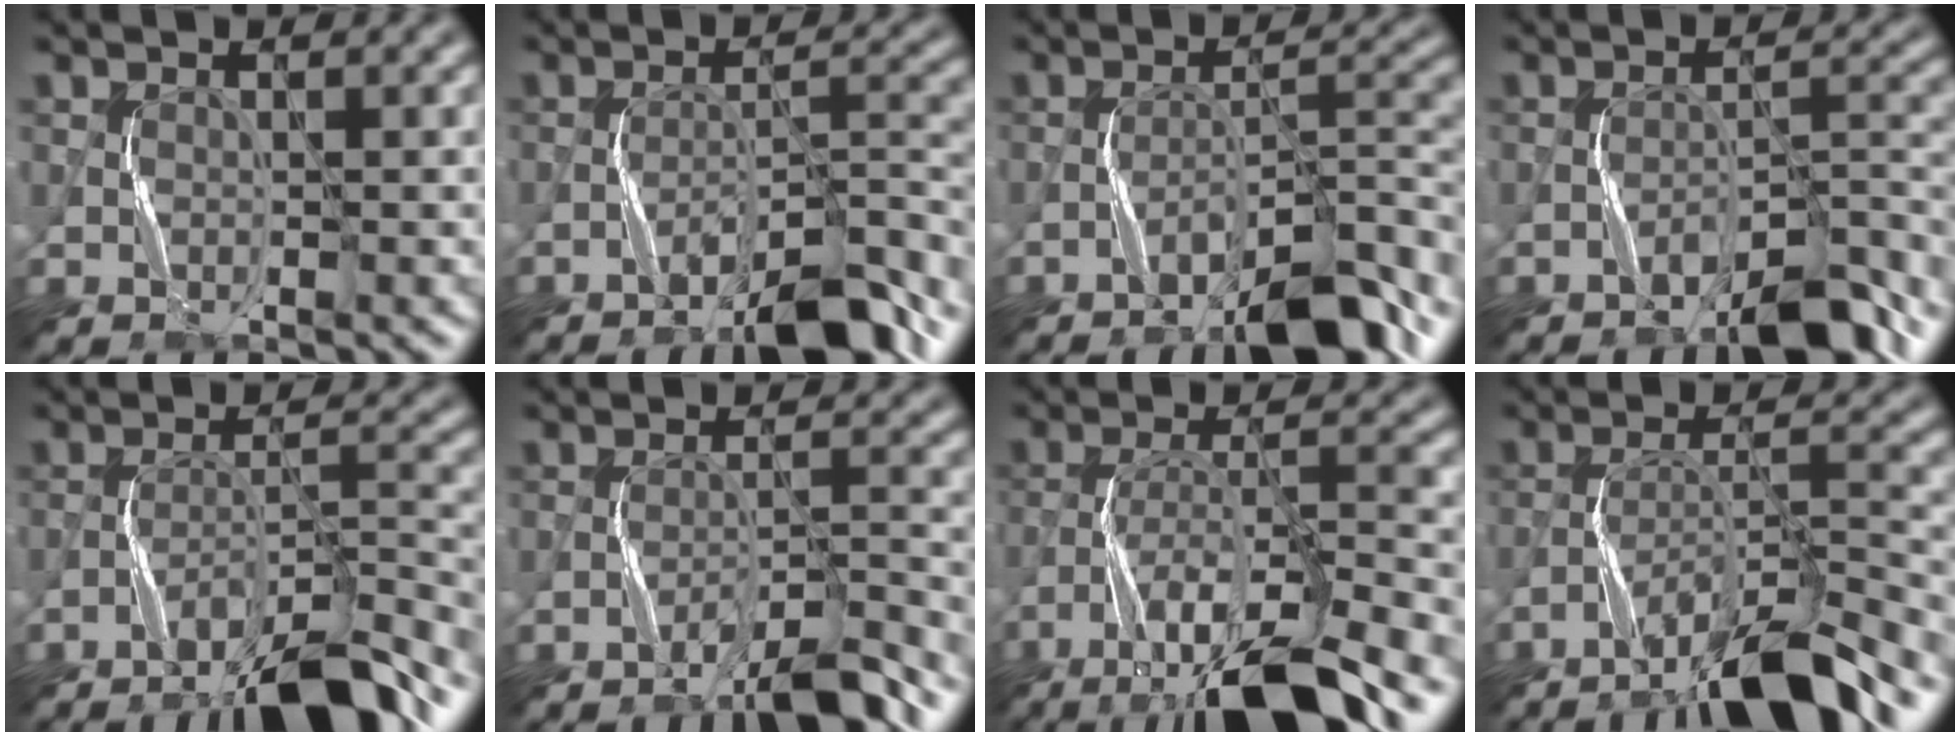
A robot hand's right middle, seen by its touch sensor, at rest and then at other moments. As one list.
[{"total": 8.1, "force": [-6.1, 1.6, 5.2], "torque": [-0.072, 0.018, -0.100]}, {"total": 9.1, "force": [-6.2, 2.3, 6.2], "torque": [-0.086, 0.019, -0.102]}, {"total": 6.8, "force": [-5.2, 1.4, 4.2], "torque": [-0.058, 0.015, -0.083]}, {"total": 8.8, "force": [-7.0, 1.3, 5.1], "torque": [-0.077, 0.015, -0.118]}, {"total": 5.2, "force": [-4.3, 0.4, 3.0], "torque": [-0.044, 0.012, -0.071]}, {"total": 11.8, "force": [-8.1, 2.2, 8.2], "torque": [-0.150, 0.004, -0.137]}, {"total": 8.7, "force": [-6.8, 1.1, 5.3], "torque": [-0.086, 0.012, -0.117]}]